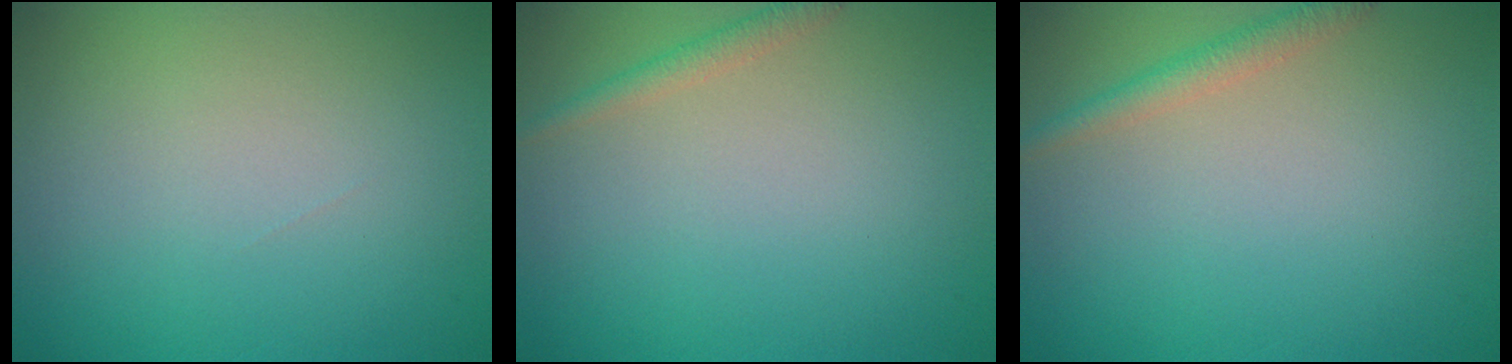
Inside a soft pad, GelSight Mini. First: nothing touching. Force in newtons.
{"total": 1.3, "press": 1.3, "slide": 0.1}
{"total": 1.8, "press": 1.8, "slide": 0.1}